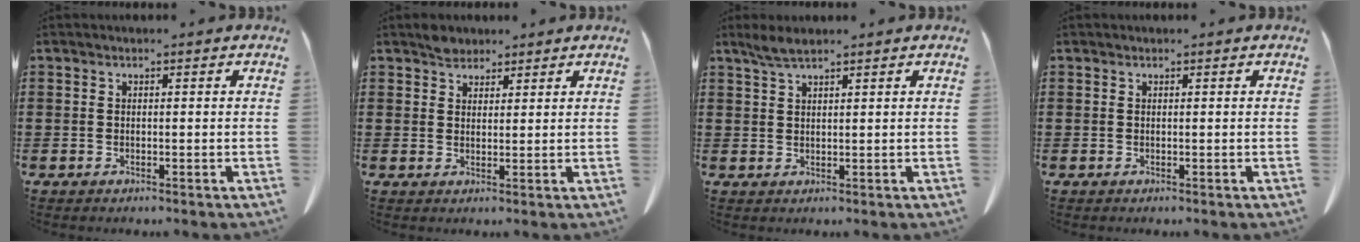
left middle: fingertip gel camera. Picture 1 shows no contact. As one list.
[{"total": 2.6, "force": [2.3, 1.2, 0.3], "torque": [-0.003, 0.000, 0.044]}, {"total": 2.5, "force": [1.9, 0.3, 1.5], "torque": [-0.034, 0.001, 0.036]}, {"total": 0.0}]